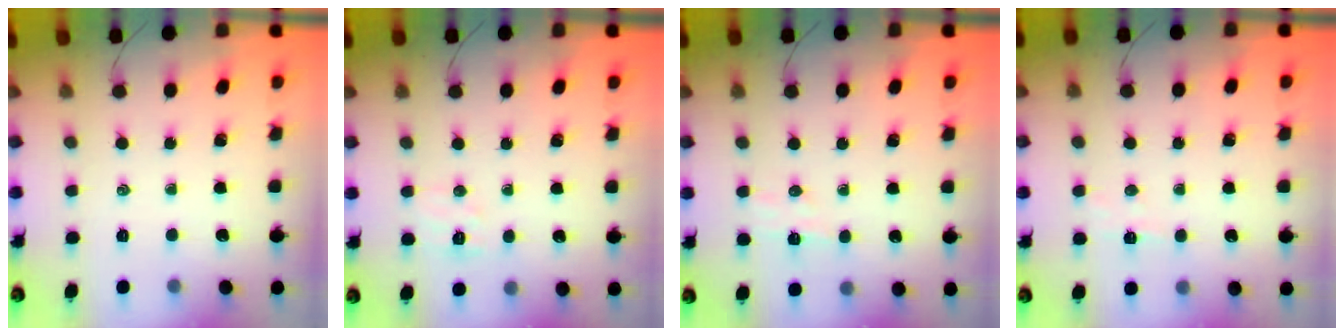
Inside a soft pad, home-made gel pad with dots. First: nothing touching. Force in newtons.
{"total": 6.0, "press": 5.9, "slide": 1.4}
{"total": 5.9, "press": 5.8, "slide": 1.2}
{"total": 3.8, "press": 3.6, "slide": 1.2}